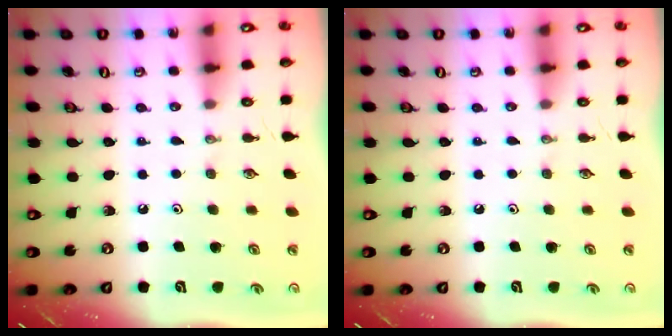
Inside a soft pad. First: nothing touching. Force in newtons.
{"total": 0.0}